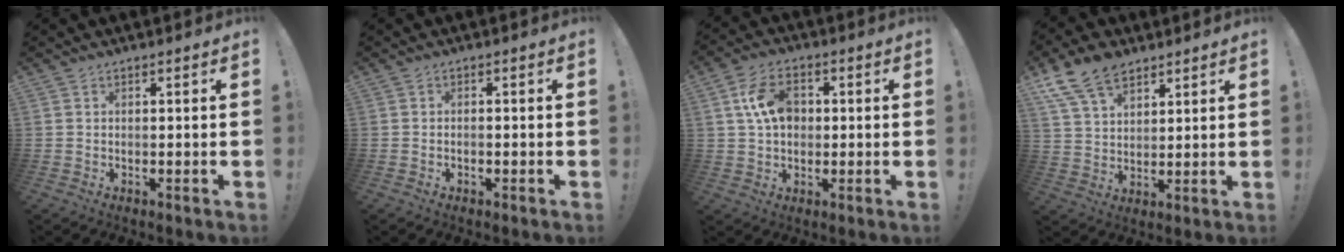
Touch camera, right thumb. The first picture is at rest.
{"total": 0.7, "force": [-0.5, 0.5, 0.3], "torque": [-0.007, 0.003, -0.008]}
{"total": 11.1, "force": [2.4, 7.8, 7.5], "torque": [-0.135, 0.013, 0.050]}
{"total": 12.4, "force": [8.3, 7.1, 5.8], "torque": [-0.106, -0.039, 0.162]}